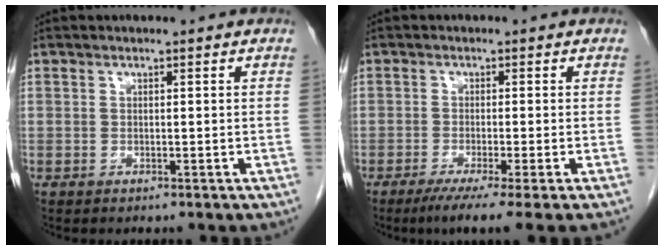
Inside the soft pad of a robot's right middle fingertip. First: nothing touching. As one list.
[{"total": 7.4, "force": [-5.4, -1.1, 5.0], "torque": [-0.065, -0.021, -0.084]}]